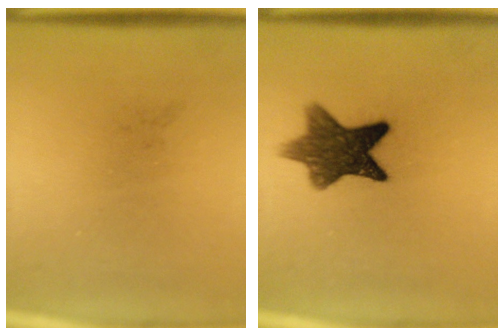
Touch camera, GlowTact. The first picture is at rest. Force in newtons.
{"total": 9.7}